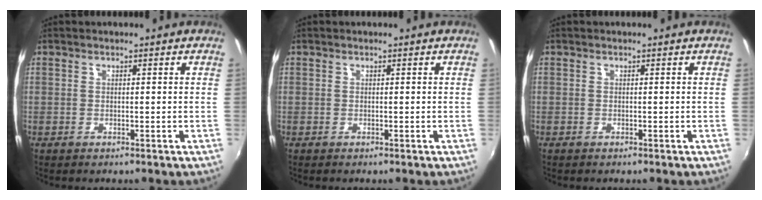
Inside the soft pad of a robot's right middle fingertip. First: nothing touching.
{"total": 0.0}
{"total": 0.0}